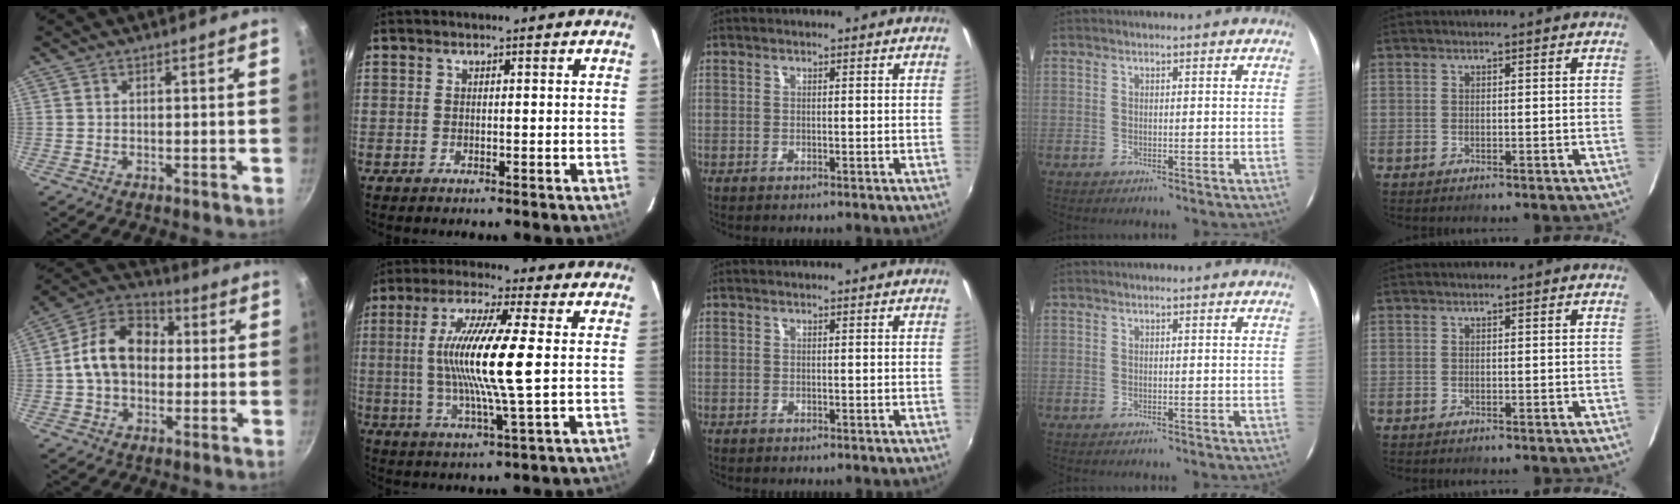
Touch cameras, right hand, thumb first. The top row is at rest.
{"thumb": {"total": 14.0, "force": [0.4, 10.5, 9.2], "torque": [-0.123, 0.035, -0.012]}, "index": {"total": 14.5, "force": [0.7, 0.5, 14.5], "torque": [-0.272, -0.006, 0.010]}}